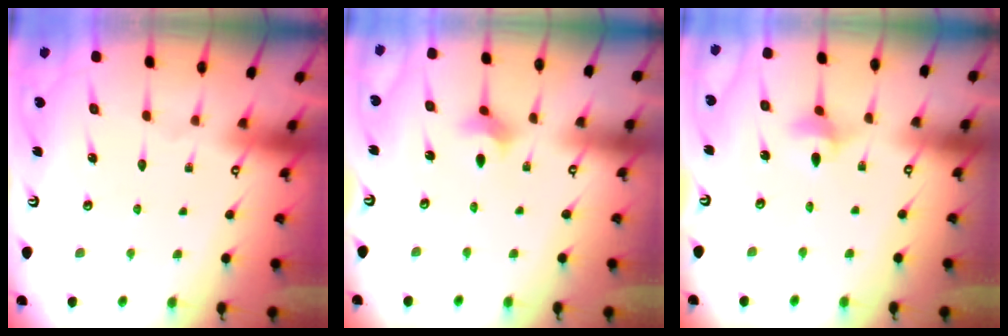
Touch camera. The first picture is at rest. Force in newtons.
{"total": 2.2, "press": 2.2, "slide": 0.2}
{"total": 3.6, "press": 3.6, "slide": 0.7}